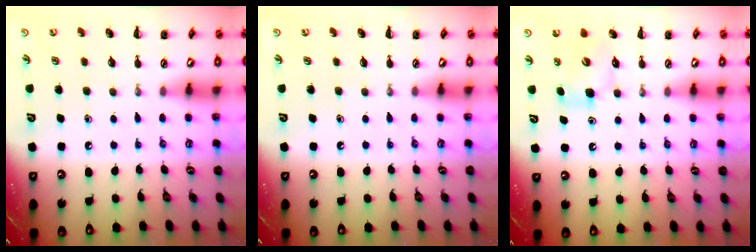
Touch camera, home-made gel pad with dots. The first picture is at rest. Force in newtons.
{"total": 0.0}
{"total": 5.4, "press": 5.3, "slide": 0.6}